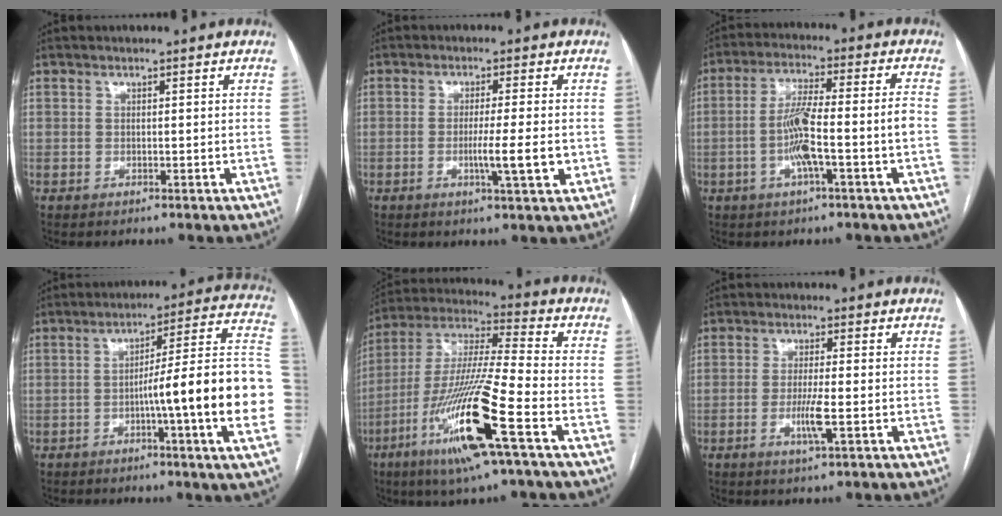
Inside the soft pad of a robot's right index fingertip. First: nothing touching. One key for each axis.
{"total": 5.7, "fx": -1.3, "fy": -0.2, "fz": 5.5, "tx": -0.091, "ty": -0.009, "tz": -0.020}
{"total": 9.0, "fx": -2.7, "fy": 0.0, "fz": 8.6, "tx": -0.167, "ty": 0.018, "tz": -0.047}
{"total": 18.8, "fx": -3.8, "fy": -1.2, "fz": 18.4, "tx": -0.200, "ty": 0.020, "tz": -0.060}
{"total": 18.7, "fx": -8.3, "fy": 0.2, "fz": 16.8, "tx": -0.359, "ty": -0.031, "tz": -0.160}
{"total": 4.2, "fx": -1.3, "fy": -0.2, "fz": 4.0, "tx": -0.079, "ty": -0.009, "tz": -0.024}